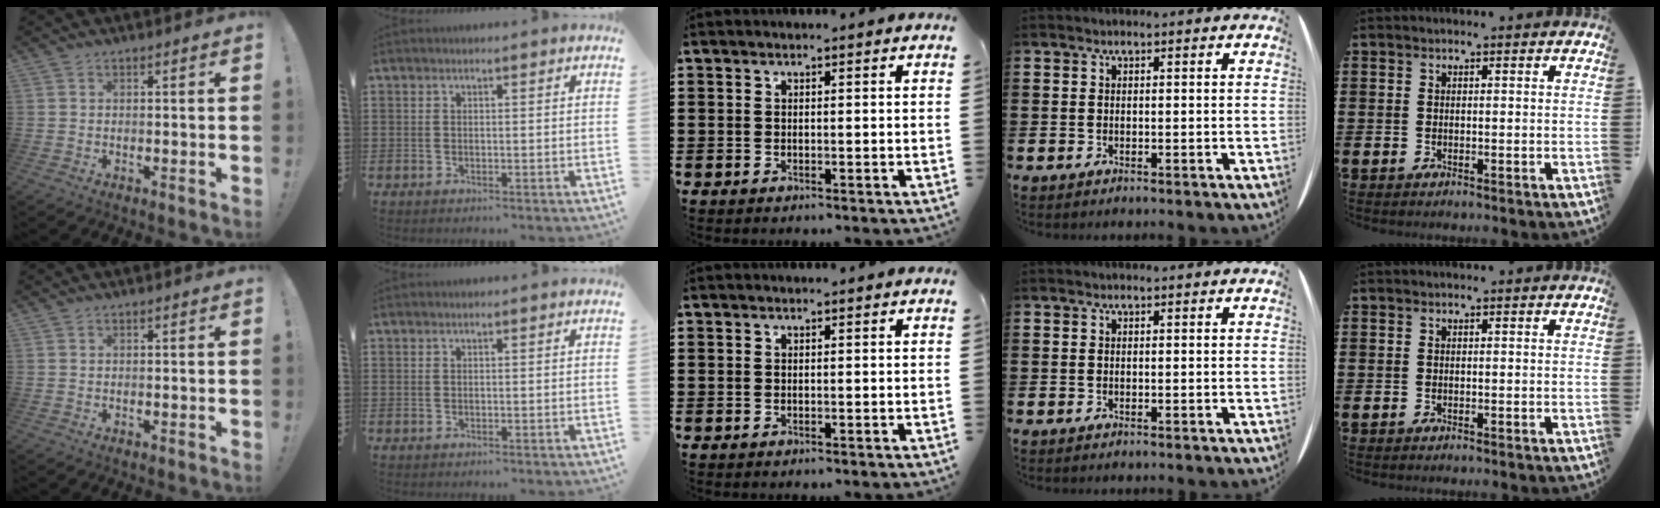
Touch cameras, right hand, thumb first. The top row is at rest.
{}